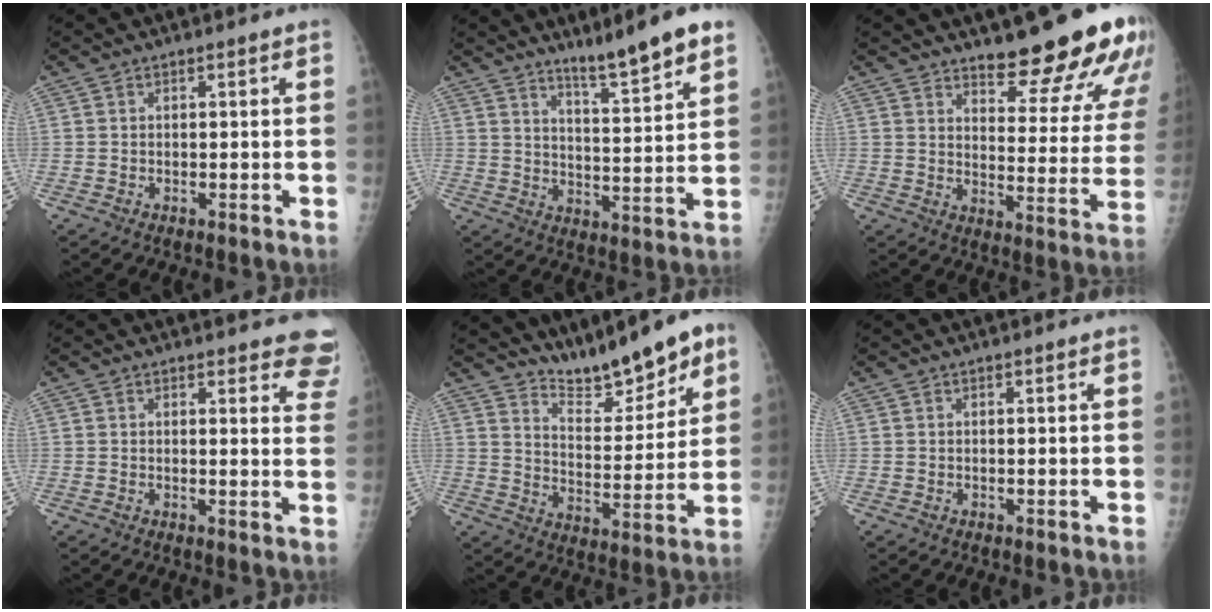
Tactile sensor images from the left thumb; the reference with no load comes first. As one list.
[{"total": 10.6, "force": [7.9, 0.6, 7.1], "torque": [-0.103, -0.054, 0.128]}, {"total": 17.8, "force": [13.9, 4.6, 10.2], "torque": [-0.094, -0.102, 0.180]}, {"total": 8.0, "force": [7.0, 2.5, 2.8], "torque": [0.013, -0.032, 0.052]}, {"total": 12.9, "force": [10.1, 3.7, 7.2], "torque": [-0.075, -0.062, 0.171]}, {"total": 0.0}]